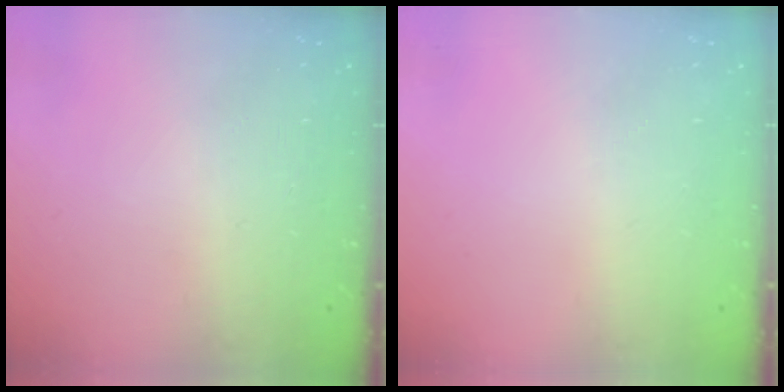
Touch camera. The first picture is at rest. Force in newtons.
{"total": 0.0}